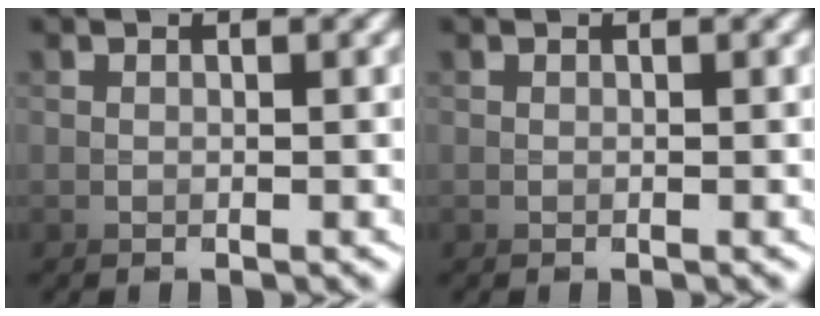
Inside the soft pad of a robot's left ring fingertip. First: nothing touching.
{"total": 0.0}